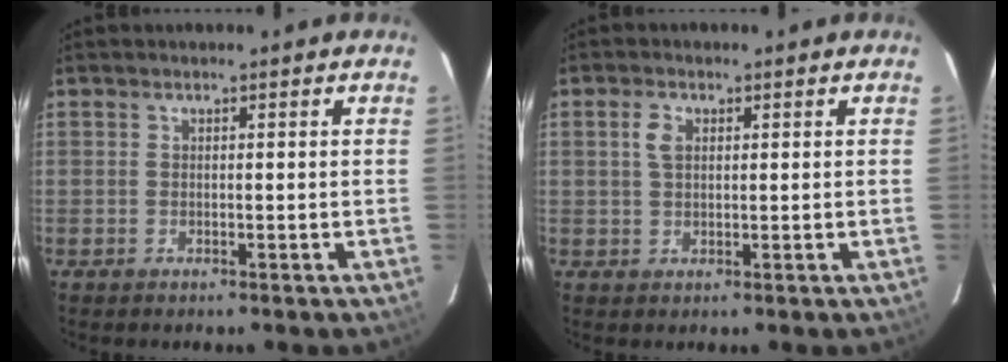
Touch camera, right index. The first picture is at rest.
{"total": 2.8, "force": [0.8, 1.8, 2.0], "torque": [-0.038, 0.007, 0.015]}